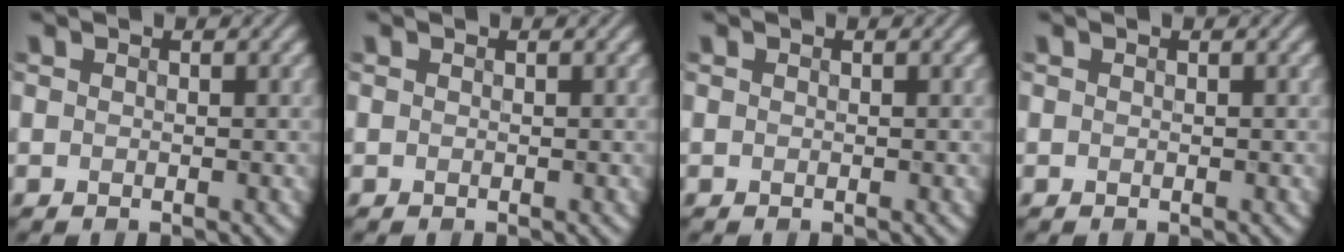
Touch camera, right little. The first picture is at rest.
{"total": 0.0}
{"total": 0.0}
{"total": 0.0}